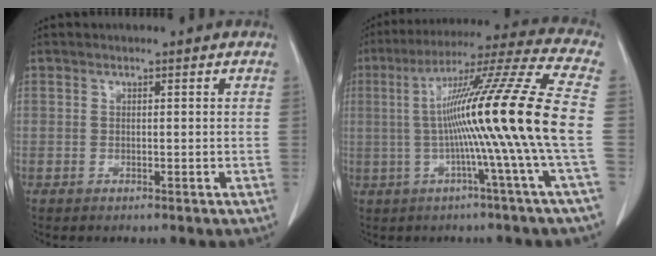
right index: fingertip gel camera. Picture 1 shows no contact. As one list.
[{"total": 20.0, "force": [-1.4, -3.1, 19.7], "torque": [-0.309, 0.006, -0.044]}]